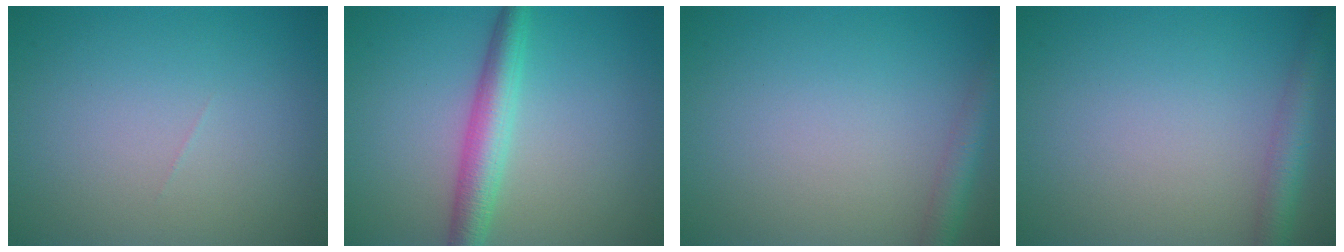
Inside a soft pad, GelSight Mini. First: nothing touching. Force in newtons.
{"total": 4.0, "press": 4.0, "slide": 0.0}
{"total": 2.4, "press": 2.4, "slide": 0.1}
{"total": 2.9, "press": 2.9, "slide": 0.1}